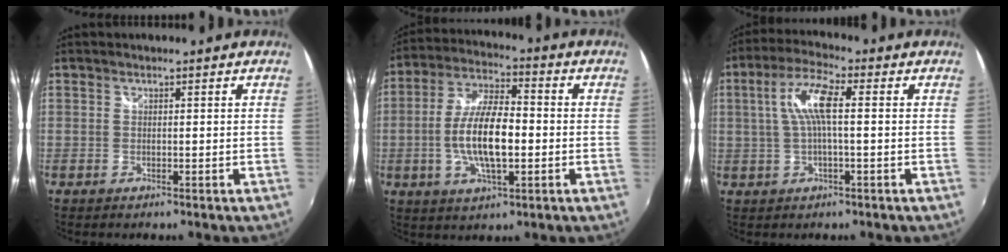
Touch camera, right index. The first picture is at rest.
{"total": 12.4, "force": [-2.0, 4.4, 11.5], "torque": [-0.231, 0.004, -0.037]}
{"total": 7.7, "force": [0.8, 1.6, 7.5], "torque": [-0.148, 0.010, 0.017]}